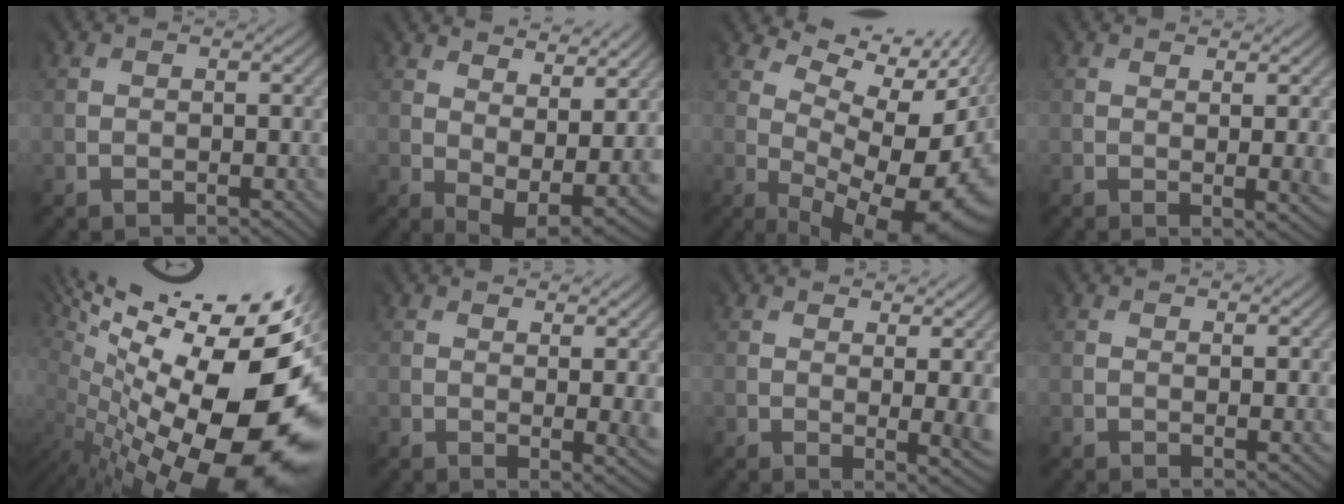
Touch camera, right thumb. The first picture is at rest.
{"total": 9.2, "force": [5.2, 4.0, 6.5], "torque": [-0.097, -0.006, 0.092]}
{"total": 14.0, "force": [-0.3, 5.1, 13.0], "torque": [-0.165, -0.013, 0.036]}
{"total": 3.8, "force": [0.7, 0.9, 3.6], "torque": [-0.046, 0.001, 0.010]}
{"total": 17.4, "force": [-0.8, 7.0, 15.9], "torque": [-0.239, -0.006, 0.003]}
{"total": 5.9, "force": [1.9, 2.1, 5.2], "torque": [-0.063, 0.007, 0.031]}
{"total": 7.2, "force": [1.7, 2.6, 6.5], "torque": [-0.071, 0.011, 0.030]}
{"total": 1.6, "force": [0.5, 0.2, 1.5], "torque": [-0.030, -0.001, 0.008]}